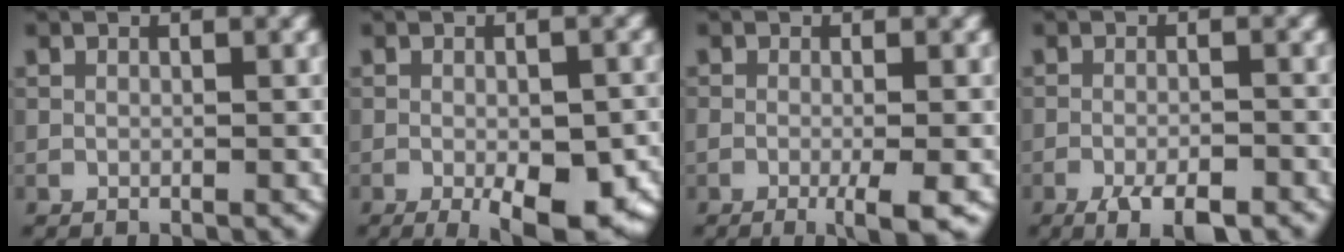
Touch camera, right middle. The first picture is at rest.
{"total": 7.6, "force": [-3.1, 2.8, 6.3], "torque": [-0.083, -0.012, -0.032]}
{"total": 3.2, "force": [-1.2, 0.6, 2.9], "torque": [-0.048, -0.008, -0.022]}
{"total": 4.5, "force": [-3.0, 1.2, 3.1], "torque": [-0.057, -0.005, -0.049]}